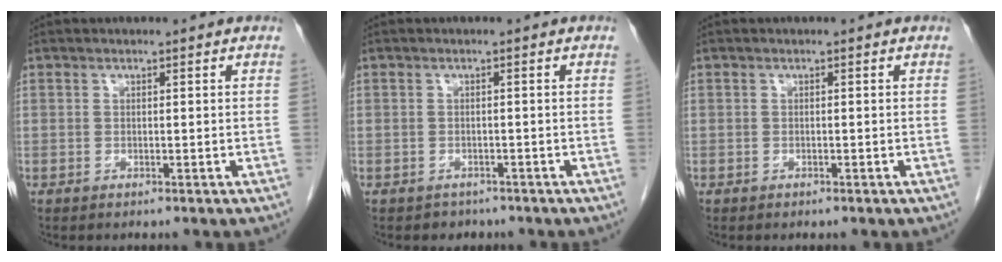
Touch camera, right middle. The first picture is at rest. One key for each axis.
{"total": 2.2, "fx": -1.7, "fy": 1.4, "fz": -0.1, "tx": -0.014, "ty": 0.003, "tz": -0.025}
{"total": 0.0}